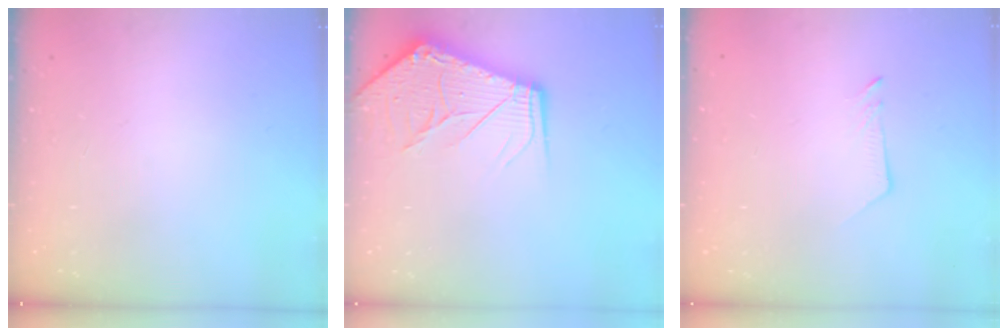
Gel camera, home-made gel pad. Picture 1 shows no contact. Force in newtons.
{"total": 13.0, "press": 13.0, "slide": 1.5}
{"total": 3.8, "press": 3.7, "slide": 0.4}